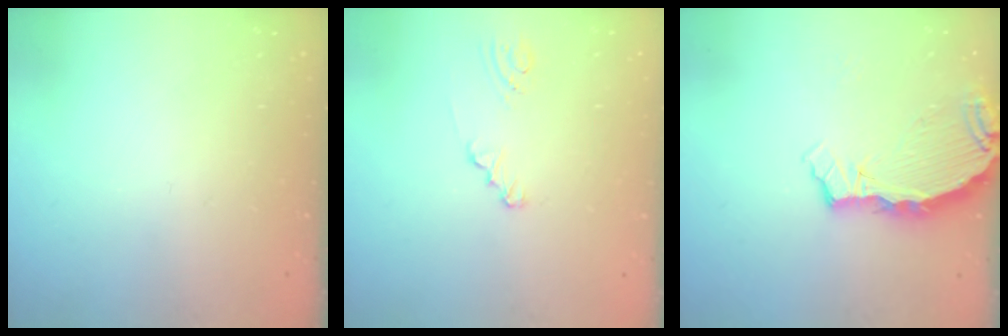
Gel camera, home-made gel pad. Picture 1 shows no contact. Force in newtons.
{"total": 2.1, "press": 2.1, "slide": 0.2}
{"total": 4.7, "press": 4.7, "slide": 0.2}